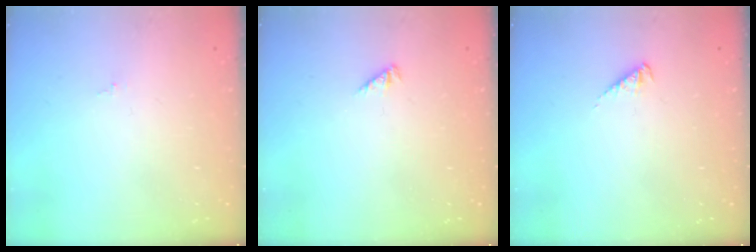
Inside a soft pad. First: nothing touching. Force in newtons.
{"total": 1.1, "press": 1.1, "slide": 0.3}
{"total": 3.0, "press": 2.9, "slide": 0.5}